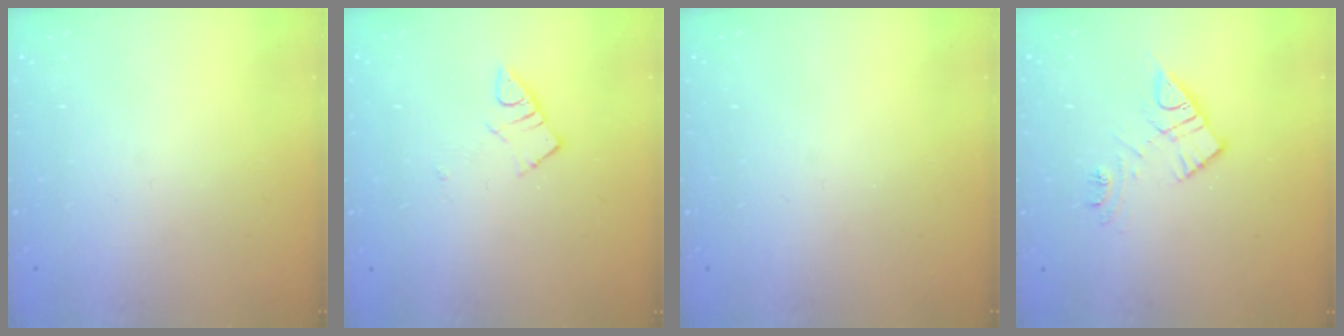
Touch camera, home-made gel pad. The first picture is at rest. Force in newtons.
{"total": 3.3, "press": 3.3, "slide": 0.2}
{"total": 0.0}
{"total": 11.6, "press": 11.6, "slide": 0.9}